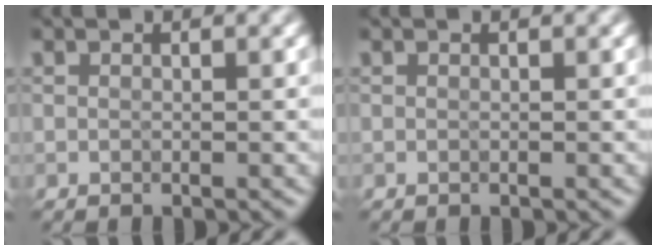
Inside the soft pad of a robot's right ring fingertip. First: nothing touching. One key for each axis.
{"total": 0.0}